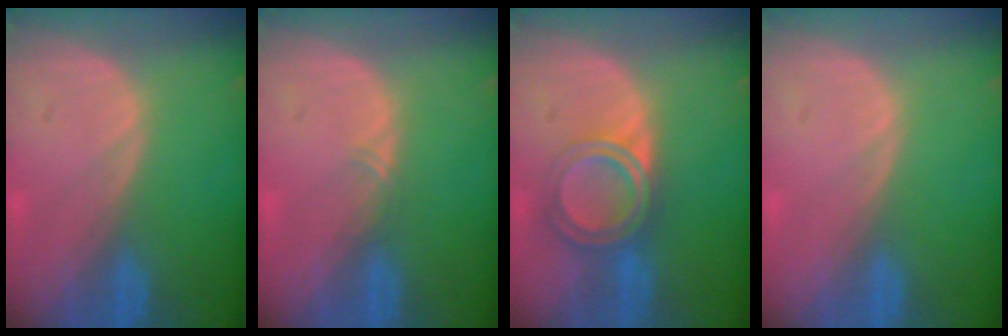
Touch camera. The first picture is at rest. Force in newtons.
{"total": 0.8, "press": 0.7, "slide": 0.4}
{"total": 6.4, "press": 5.4, "slide": 3.5}
{"total": 0.0}